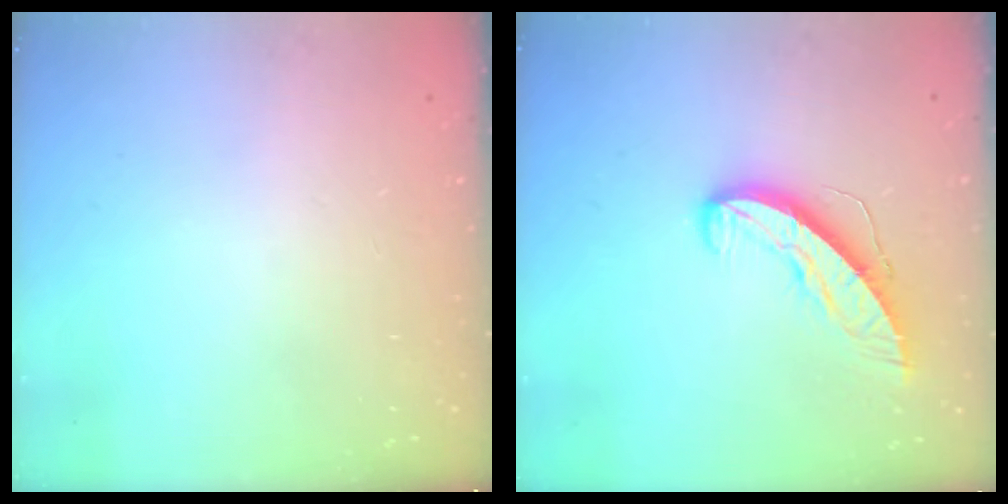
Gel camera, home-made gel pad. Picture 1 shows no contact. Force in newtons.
{"total": 8.8, "press": 8.8, "slide": 0.1}